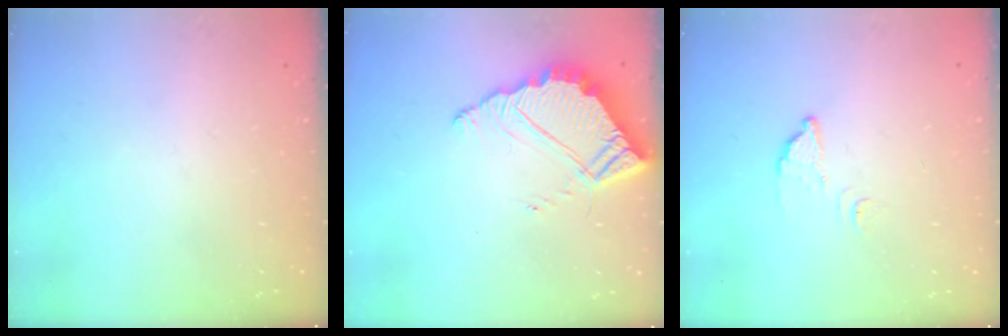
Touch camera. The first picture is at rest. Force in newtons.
{"total": 7.4, "press": 7.4, "slide": 0.3}
{"total": 2.1, "press": 2.1, "slide": 0.1}